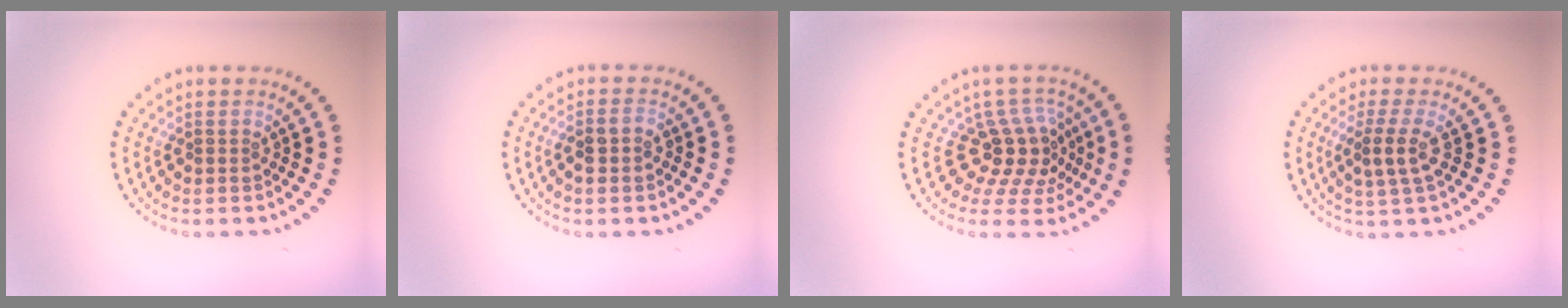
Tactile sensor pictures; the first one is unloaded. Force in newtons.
{"total": 1.4, "press": 1.3, "slide": 0.5}
{"total": 4.0, "press": 3.0, "slide": 2.7}
{"total": 2.5, "press": 2.0, "slide": 1.5}